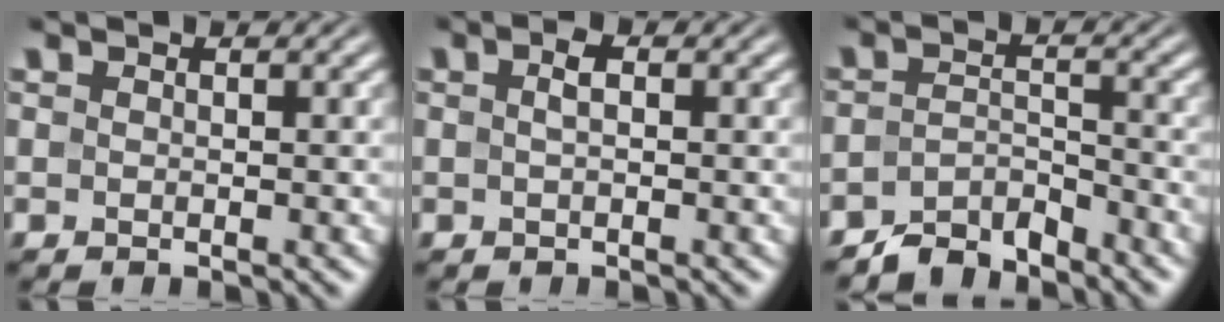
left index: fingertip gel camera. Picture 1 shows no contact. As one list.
[{"total": 1.3, "force": [0.1, 0.4, 1.2], "torque": [-0.025, 0.005, 0.002]}, {"total": 3.6, "force": [-3.3, 1.0, 0.9], "torque": [-0.014, 0.004, -0.068]}]